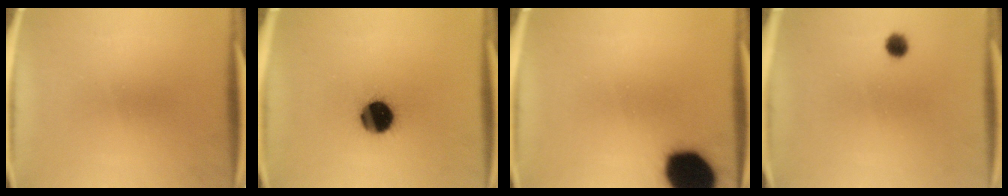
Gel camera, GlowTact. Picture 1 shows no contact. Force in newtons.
{"total": 13.0}
{"total": 18.7}
{"total": 2.4}